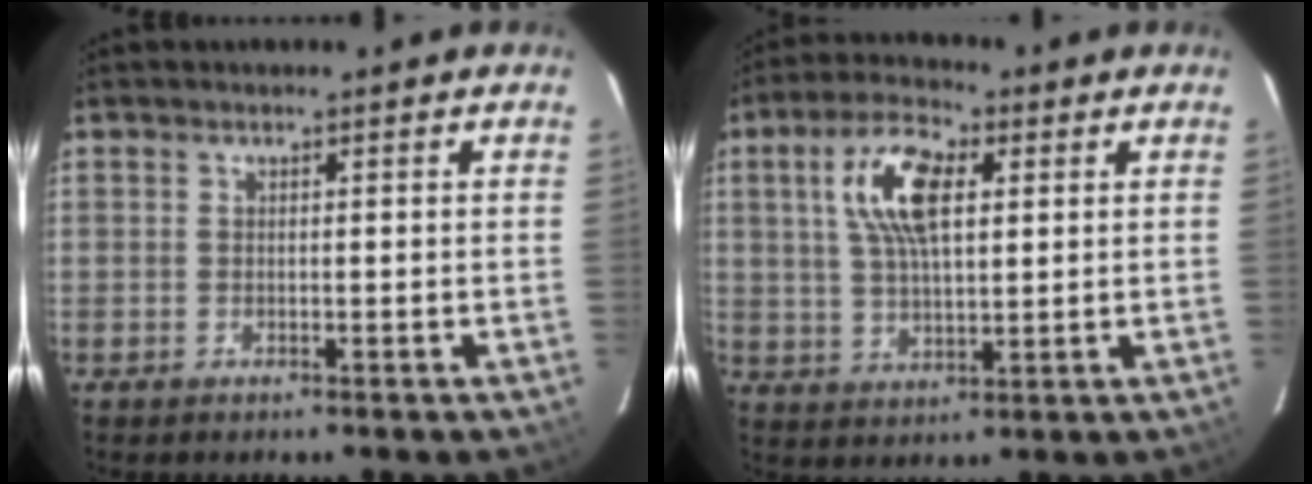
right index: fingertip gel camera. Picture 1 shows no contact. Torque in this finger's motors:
{"motor_torque": [0.66, 0.39, 0.41, 0.12]}